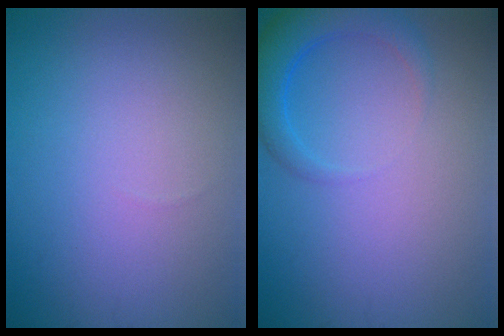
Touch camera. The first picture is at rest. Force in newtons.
{"total": 3.6, "press": 3.6, "slide": 0.4}